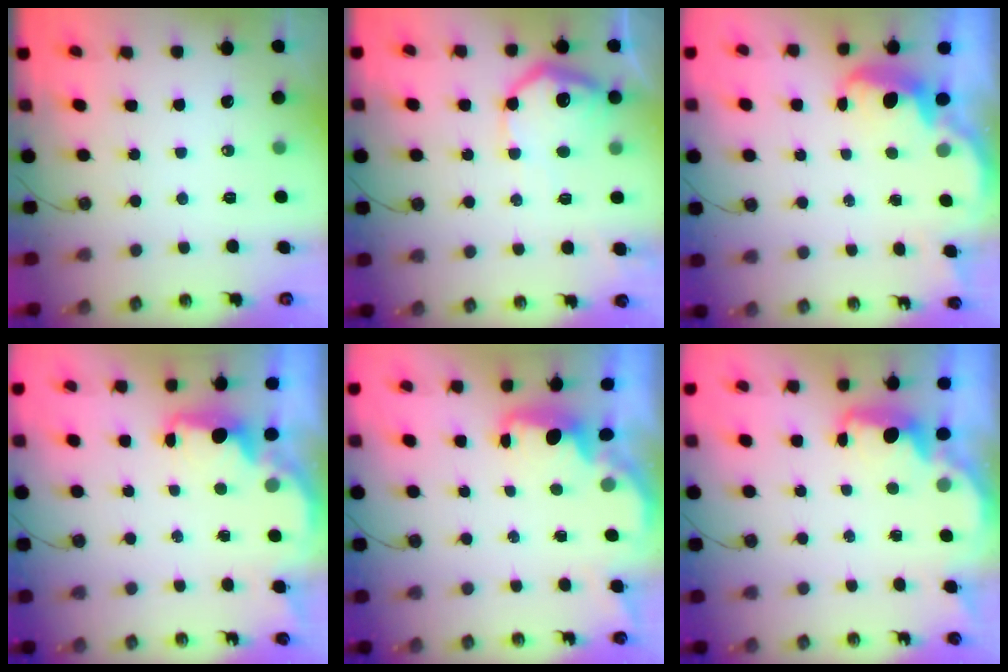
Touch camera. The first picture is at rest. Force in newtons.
{"total": 14.3, "press": 14.2, "slide": 0.8}
{"total": 2.5, "press": 2.4, "slide": 0.6}
{"total": 2.4, "press": 2.3, "slide": 0.8}
{"total": 1.6, "press": 1.4, "slide": 0.7}
{"total": 2.1, "press": 2.0, "slide": 0.7}